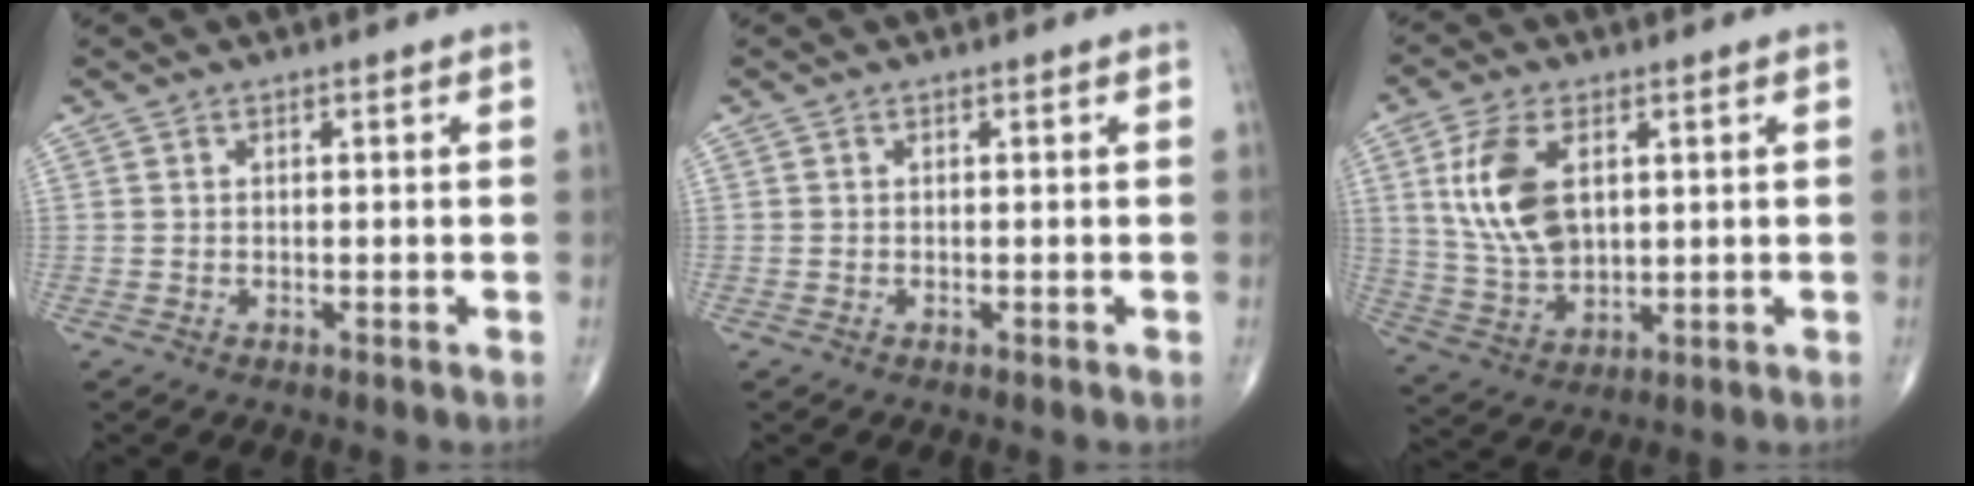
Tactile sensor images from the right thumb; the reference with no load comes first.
{"total": 0.0}
{"total": 12.3, "force": [3.2, 7.0, 9.6], "torque": [-0.188, -0.011, 0.070]}